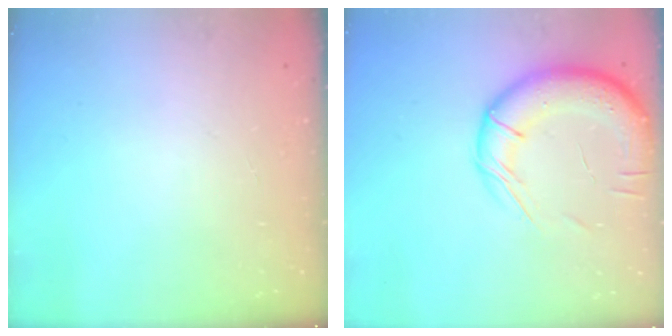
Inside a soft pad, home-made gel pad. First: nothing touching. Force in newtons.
{"total": 15.7, "press": 15.3, "slide": 3.2}